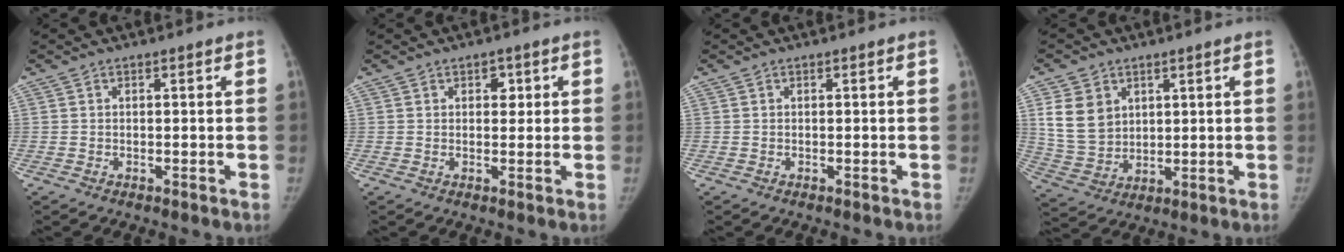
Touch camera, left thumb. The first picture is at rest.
{"total": 2.2, "force": [0.7, 1.7, 1.2], "torque": [0.002, 0.001, 0.005]}
{"total": 0.0}
{"total": 9.9, "force": [3.5, 7.7, 5.1], "torque": [-0.075, -0.016, 0.085]}